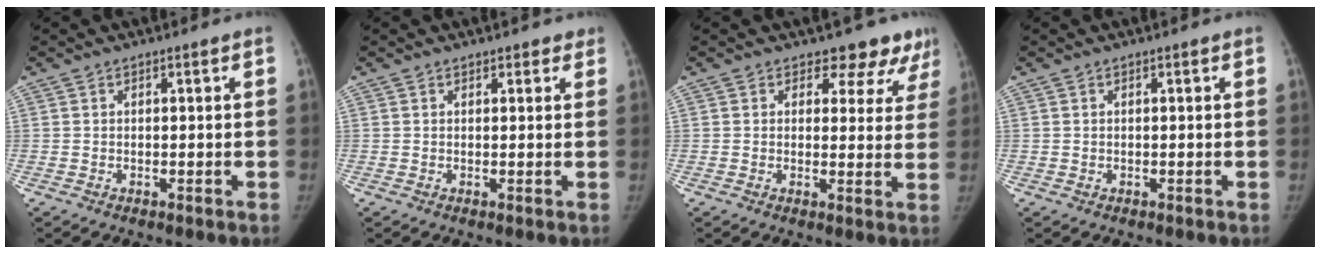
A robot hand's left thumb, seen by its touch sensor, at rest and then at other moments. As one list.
[{"total": 1.7, "force": [1.3, 1.0, 0.4], "torque": [0.017, -0.003, 0.010]}, {"total": 8.2, "force": [6.7, 4.6, 1.2], "torque": [0.042, -0.030, 0.055]}, {"total": 0.0}]